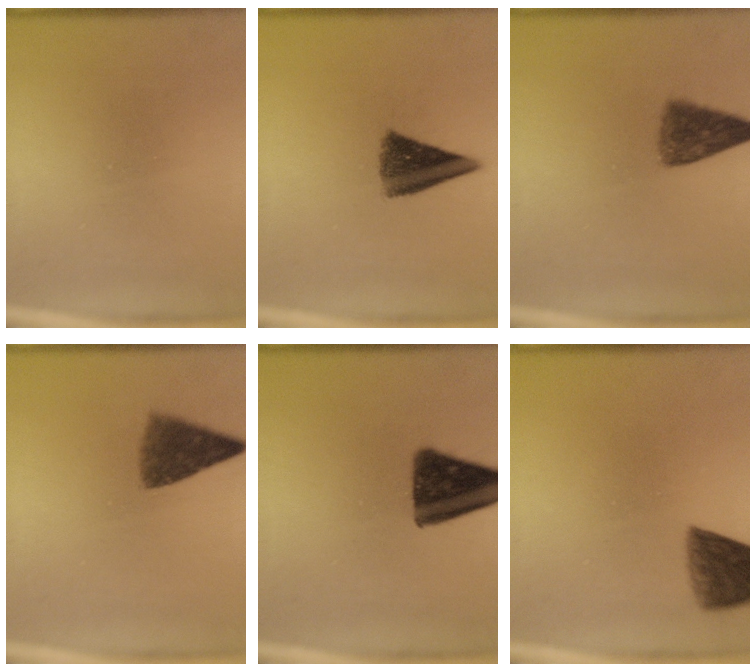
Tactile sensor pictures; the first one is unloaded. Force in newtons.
{"total": 8.5}
{"total": 6.3}
{"total": 6.5}
{"total": 13.4}
{"total": 7.6}